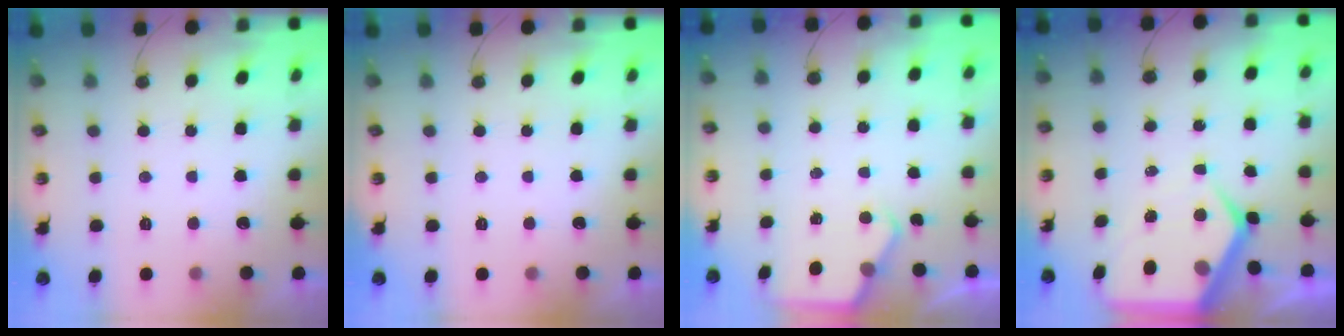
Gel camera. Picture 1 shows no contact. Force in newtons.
{"total": 0.0}
{"total": 2.6, "press": 2.5, "slide": 0.4}
{"total": 8.9, "press": 8.8, "slide": 0.8}